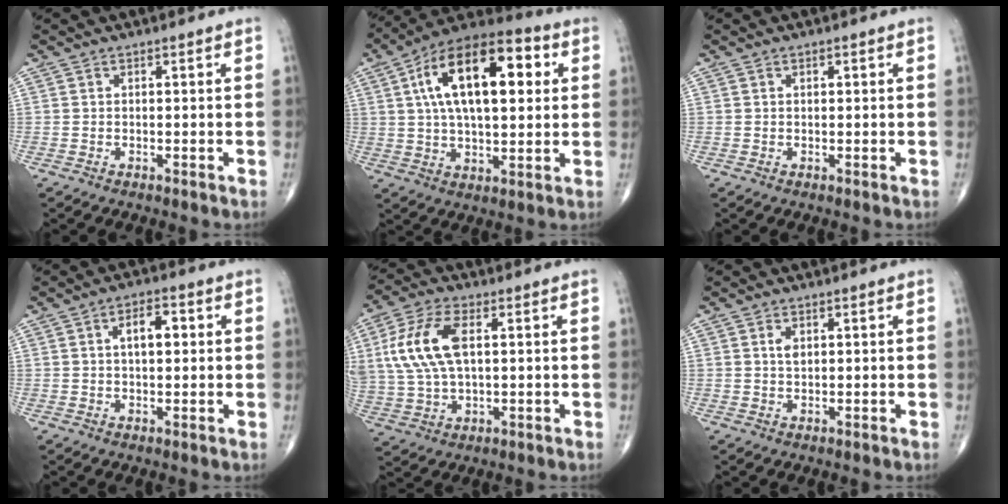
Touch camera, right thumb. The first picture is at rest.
{"total": 21.1, "force": [5.3, 10.0, 17.9], "torque": [-0.274, 0.017, 0.075]}
{"total": 0.5, "force": [0.2, 0.3, 0.4], "torque": [-0.007, -0.001, 0.004]}
{"total": 5.4, "force": [1.1, 2.7, 4.5], "torque": [-0.059, 0.008, 0.012]}
{"total": 13.7, "force": [2.9, 7.1, 11.4], "torque": [-0.248, 0.008, 0.059]}
{"total": 2.0, "force": [0.6, 1.1, 1.5], "torque": [-0.025, -0.002, 0.012]}